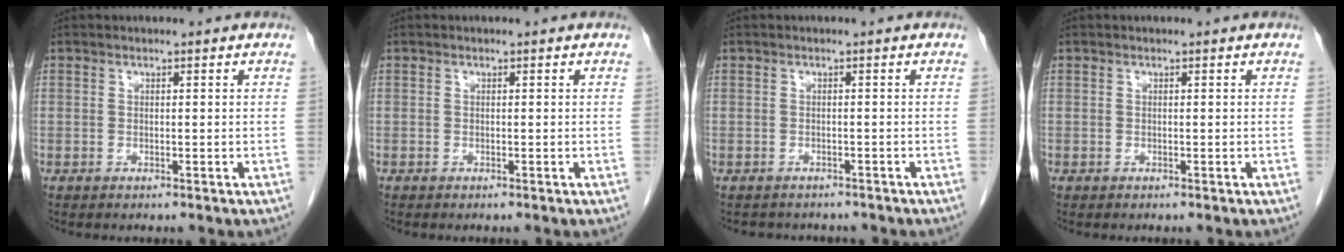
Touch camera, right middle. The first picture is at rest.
{"total": 0.0}
{"total": 4.4, "force": [-3.9, 1.8, 0.8], "torque": [-0.010, 0.002, -0.046]}
{"total": 0.0}